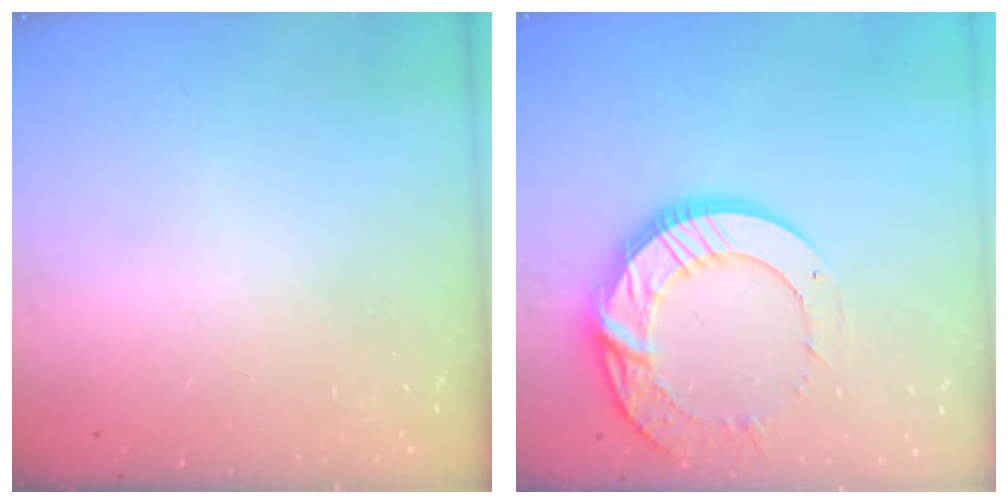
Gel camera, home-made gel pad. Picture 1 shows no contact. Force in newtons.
{"total": 15.8, "press": 15.8, "slide": 1.3}